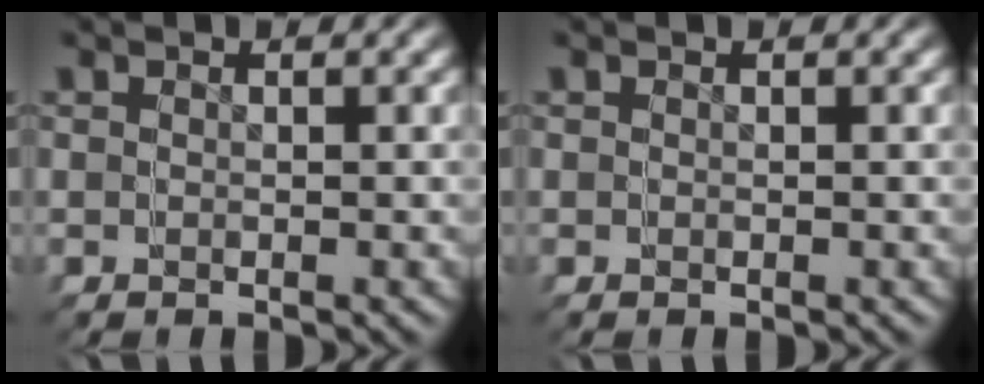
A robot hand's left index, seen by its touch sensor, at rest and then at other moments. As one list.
[{"total": 0.0}]